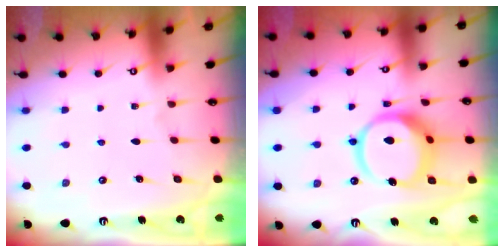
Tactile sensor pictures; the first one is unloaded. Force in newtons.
{"total": 14.4, "press": 14.2, "slide": 2.3}